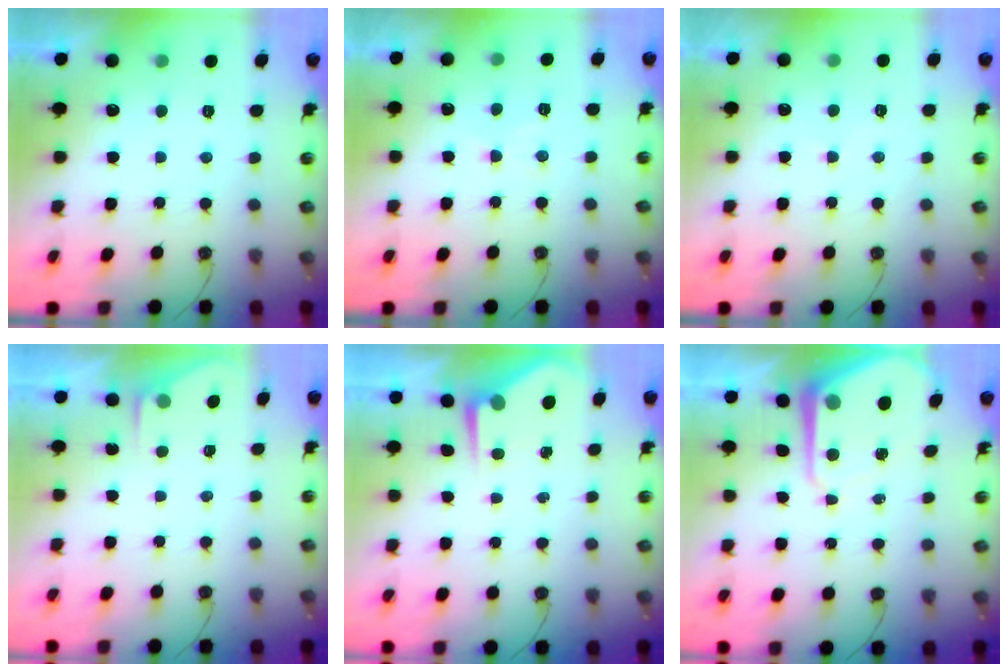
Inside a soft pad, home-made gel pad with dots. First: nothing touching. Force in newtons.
{"total": 7.1, "press": 7.1, "slide": 0.6}
{"total": 4.8, "press": 4.7, "slide": 0.6}
{"total": 2.4, "press": 2.4, "slide": 0.4}
{"total": 5.2, "press": 5.2, "slide": 0.4}
{"total": 9.1, "press": 9.1, "slide": 0.7}